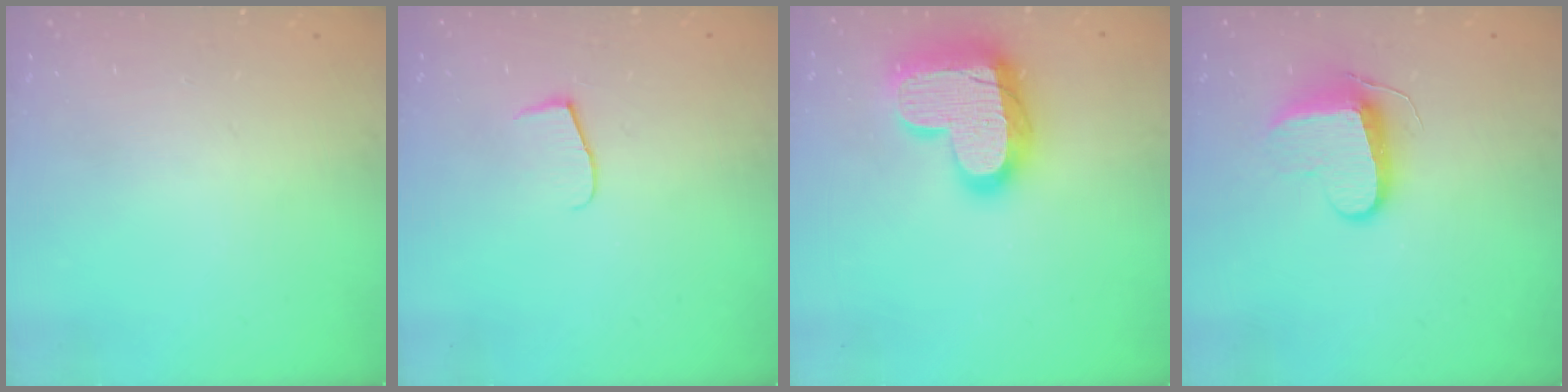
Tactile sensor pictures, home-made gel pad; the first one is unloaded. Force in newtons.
{"total": 5.5, "press": 5.5, "slide": 0.6}
{"total": 19.3, "press": 19.2, "slide": 1.5}
{"total": 9.3, "press": 9.3, "slide": 0.3}